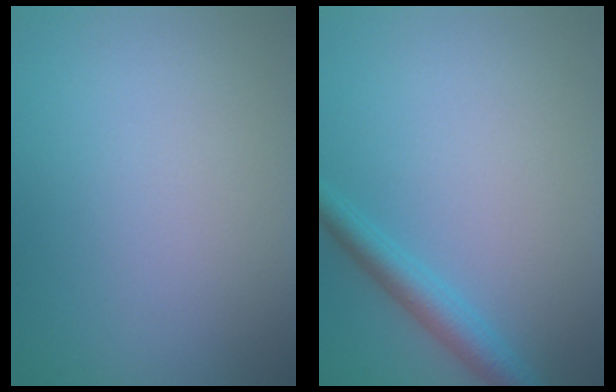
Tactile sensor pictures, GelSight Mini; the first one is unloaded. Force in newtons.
{"total": 2.7, "press": 2.7, "slide": 0.0}